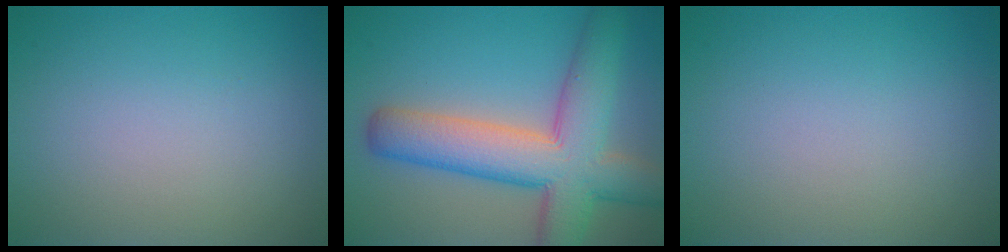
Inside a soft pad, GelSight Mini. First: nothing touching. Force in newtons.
{"total": 9.8, "press": 9.7, "slide": 0.6}
{"total": 0.0}